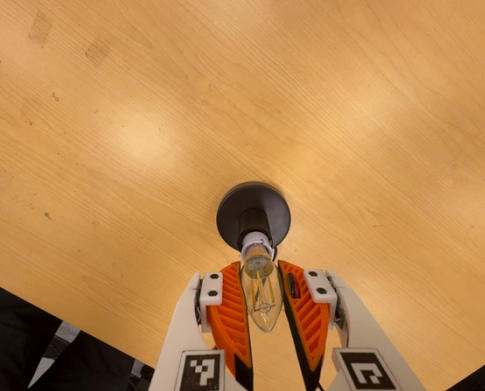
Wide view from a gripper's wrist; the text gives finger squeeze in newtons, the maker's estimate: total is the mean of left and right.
{"total": 10.9, "left": 10.1, "right": 11.7}